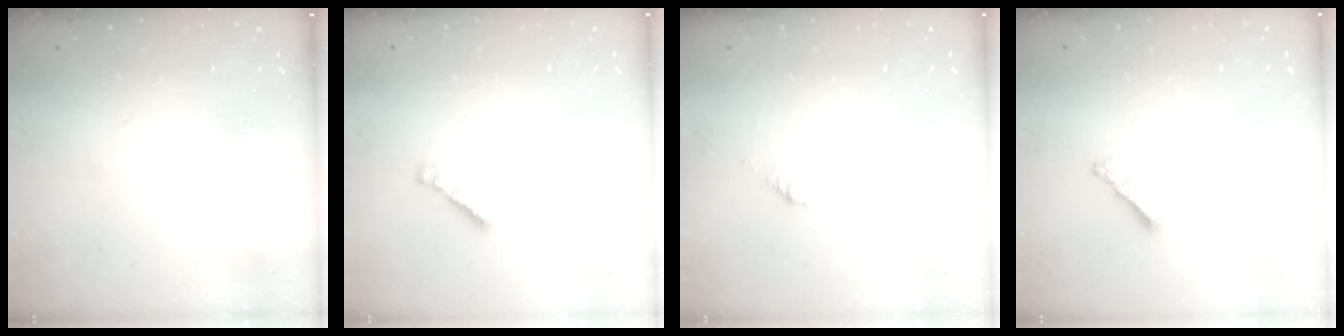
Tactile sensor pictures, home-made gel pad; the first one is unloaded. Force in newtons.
{"total": 1.9, "press": 1.9, "slide": 0.5}
{"total": 1.5, "press": 1.4, "slide": 0.5}
{"total": 3.4, "press": 3.4, "slide": 0.1}